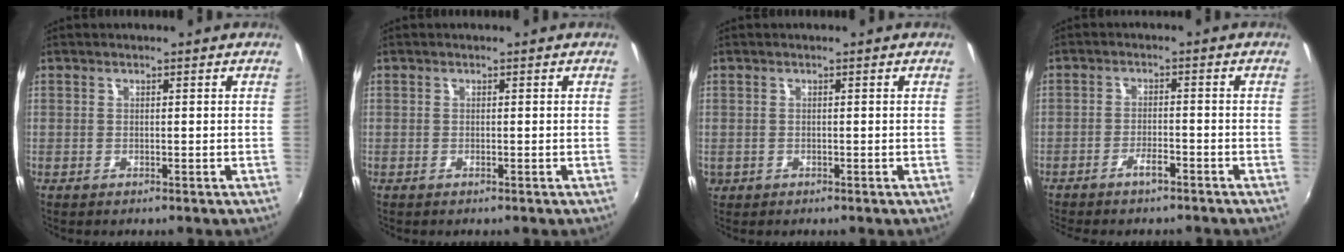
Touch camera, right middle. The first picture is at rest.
{"total": 0.0}
{"total": 1.2, "force": [-0.3, 1.1, 0.4], "torque": [-0.008, -0.003, -0.004]}
{"total": 3.3, "force": [-2.8, 0.7, 1.7], "torque": [-0.047, 0.004, -0.049]}